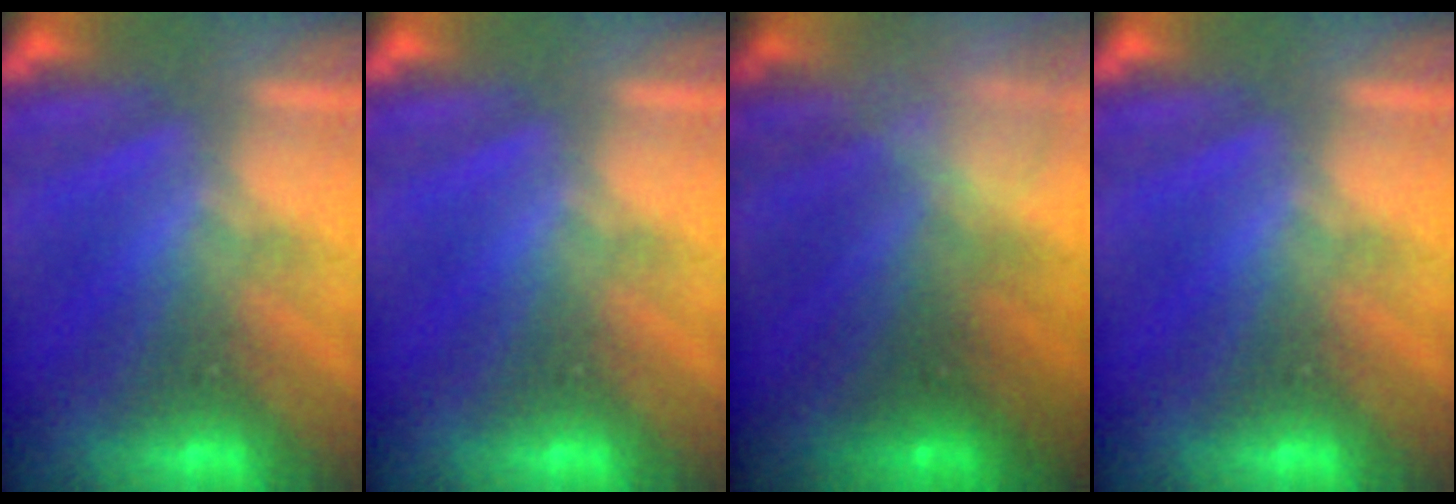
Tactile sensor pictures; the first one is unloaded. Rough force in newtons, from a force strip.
{"total": 0.0}
{"total": 2.5}
{"total": 0.0}